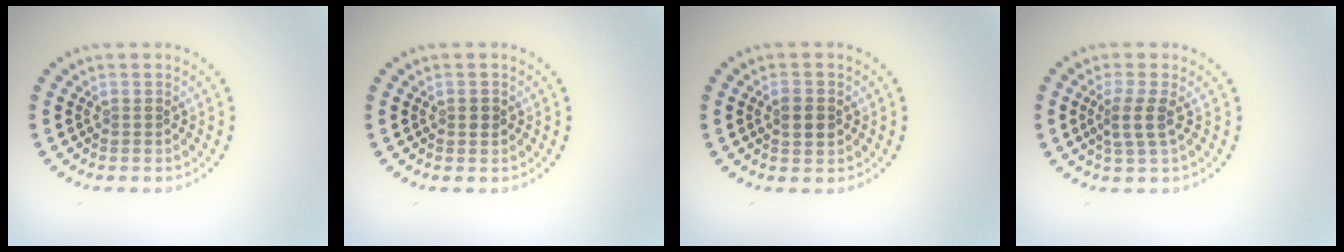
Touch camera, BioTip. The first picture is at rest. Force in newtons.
{"total": 0.9, "press": 0.9, "slide": 0.0}
{"total": 2.2, "press": 2.2, "slide": 0.0}
{"total": 2.3, "press": 1.9, "slide": 1.4}